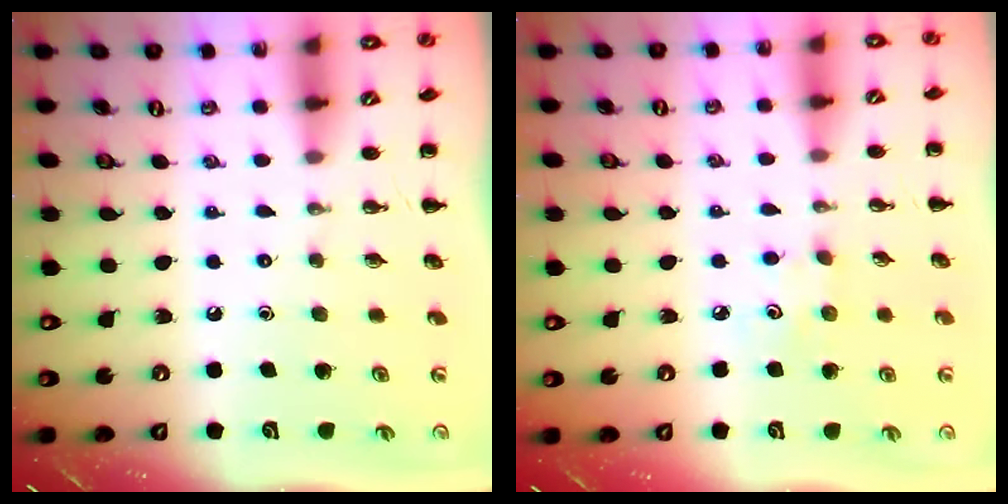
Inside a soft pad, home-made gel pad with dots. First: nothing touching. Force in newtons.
{"total": 3.9, "press": 3.8, "slide": 0.9}